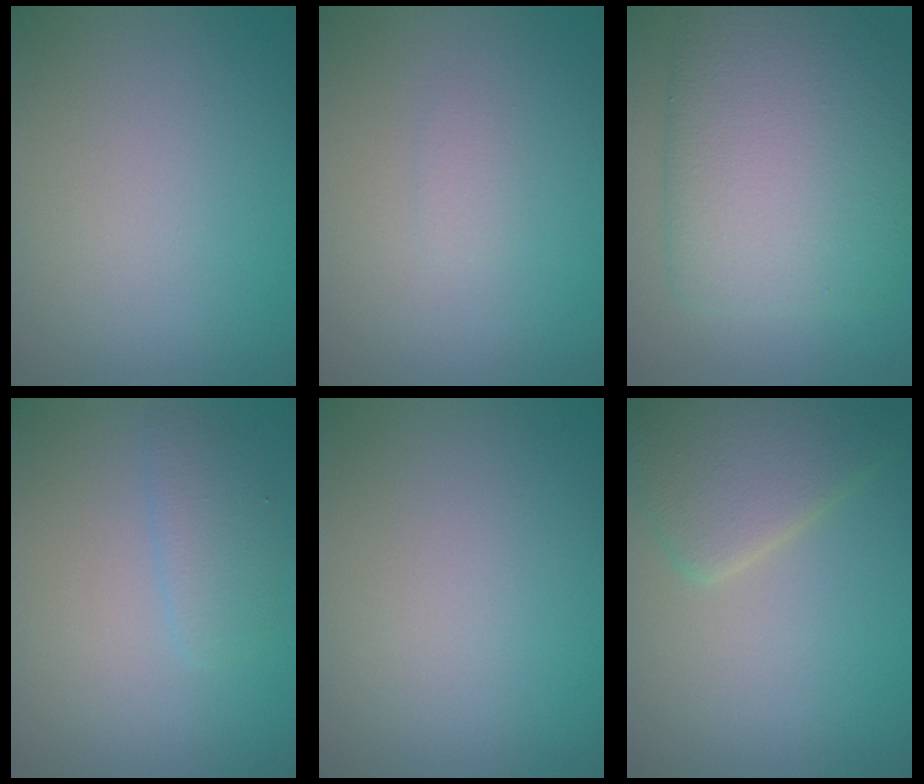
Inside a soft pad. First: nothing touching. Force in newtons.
{"total": 0.7, "press": 0.6, "slide": 0.2}
{"total": 9.9, "press": 9.9, "slide": 0.3}
{"total": 1.9, "press": 1.9, "slide": 0.1}
{"total": 0.0}
{"total": 4.9, "press": 4.9, "slide": 0.2}